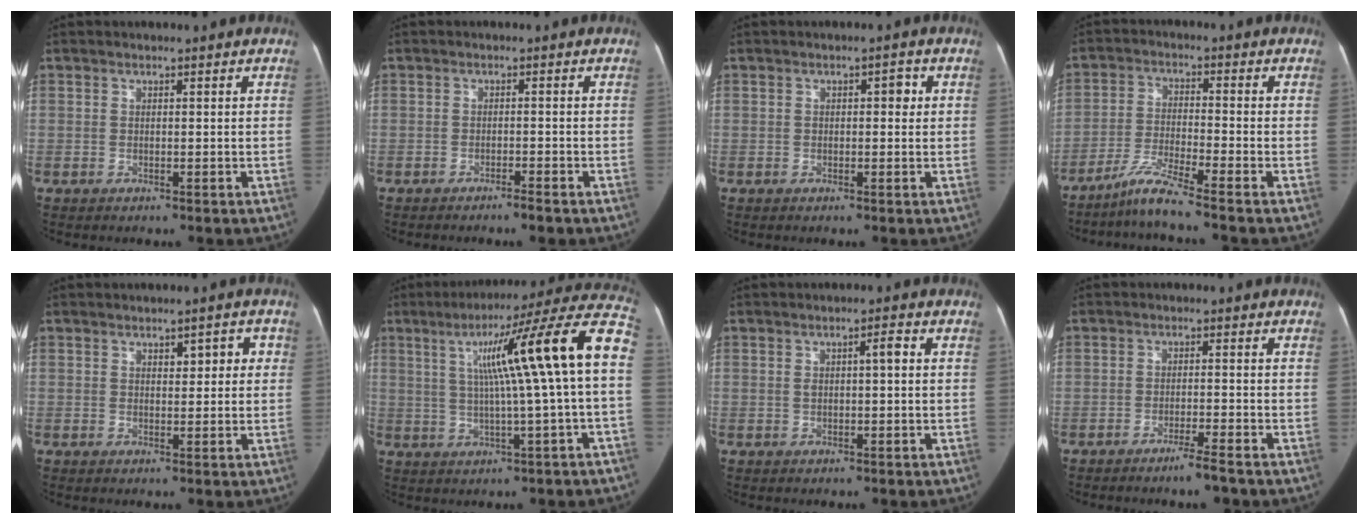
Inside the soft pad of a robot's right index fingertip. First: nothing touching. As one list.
[{"total": 2.0, "force": [-1.7, 0.2, 1.1], "torque": [-0.019, 0.000, -0.026]}, {"total": 2.1, "force": [0.3, 1.2, 1.7], "torque": [-0.023, 0.024, 0.004]}, {"total": 5.9, "force": [-5.2, -1.3, 2.6], "torque": [-0.058, -0.026, -0.104]}, {"total": 3.9, "force": [1.3, 1.9, 3.2], "torque": [-0.034, 0.018, 0.017]}, {"total": 18.6, "force": [2.4, -0.6, 18.4], "torque": [-0.255, 0.037, 0.028]}, {"total": 3.0, "force": [0.4, 1.0, 2.9], "torque": [-0.053, 0.018, 0.010]}, {"total": 3.4, "force": [-2.7, -0.2, 2.1], "torque": [-0.038, -0.004, -0.047]}]